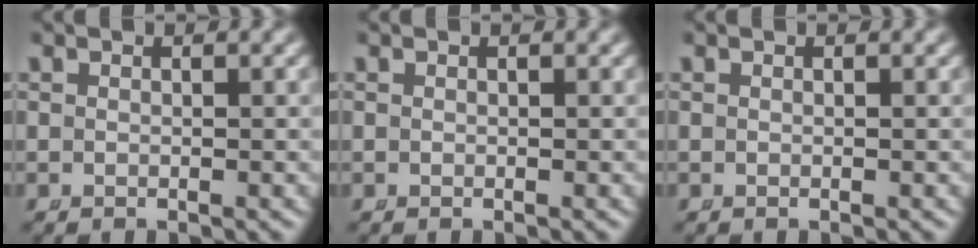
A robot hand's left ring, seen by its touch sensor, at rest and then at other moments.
{"total": 0.0}
{"total": 0.0}